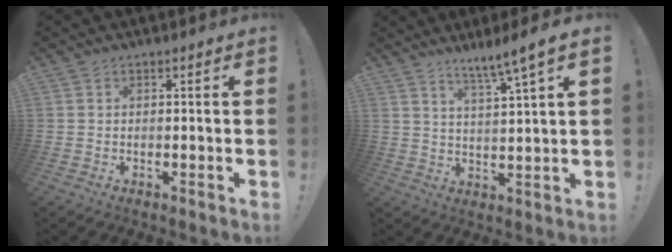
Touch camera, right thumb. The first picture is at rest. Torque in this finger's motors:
{"motor_torque": [0.05, 0.10, 0.63, 0.63, 0.00]}